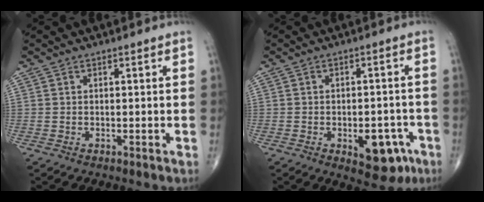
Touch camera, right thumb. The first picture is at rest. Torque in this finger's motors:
{"motor_torque": [1.55, 1.36, 0.62, -0.43, 0.18]}